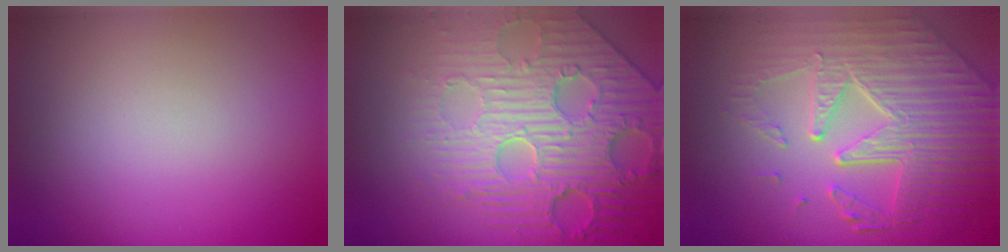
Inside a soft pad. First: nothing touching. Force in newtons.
{"total": 8.2, "press": 5.9, "slide": 5.7}
{"total": 8.5, "press": 6.0, "slide": 6.0}